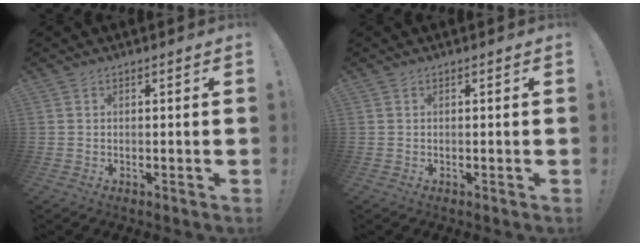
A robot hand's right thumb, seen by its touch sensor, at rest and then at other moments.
{"total": 0.0}